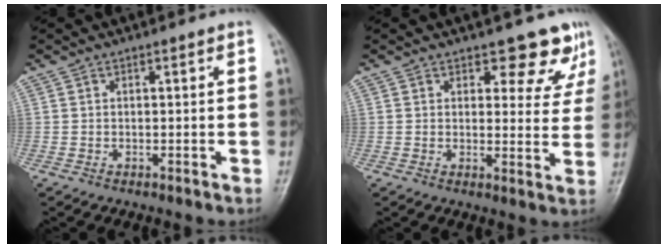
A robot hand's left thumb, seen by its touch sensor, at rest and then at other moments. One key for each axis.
{"total": 7.4, "fx": 5.9, "fy": 3.7, "fz": 2.7, "tx": 0.008, "ty": -0.037, "tz": 0.060}